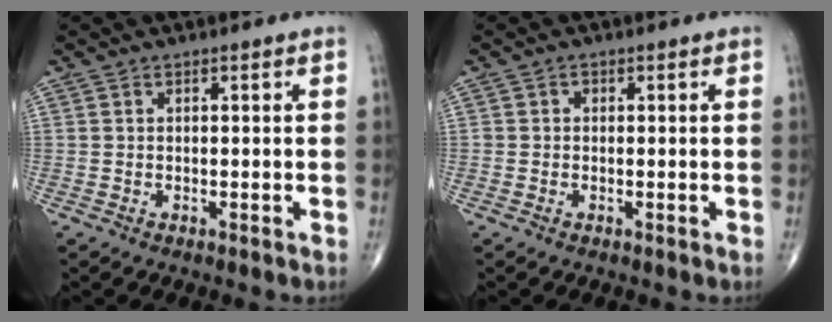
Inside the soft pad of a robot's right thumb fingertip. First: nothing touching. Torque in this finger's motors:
{"motor_torque": [0.09, 0.32, 0.30, 0.07, -0.05]}